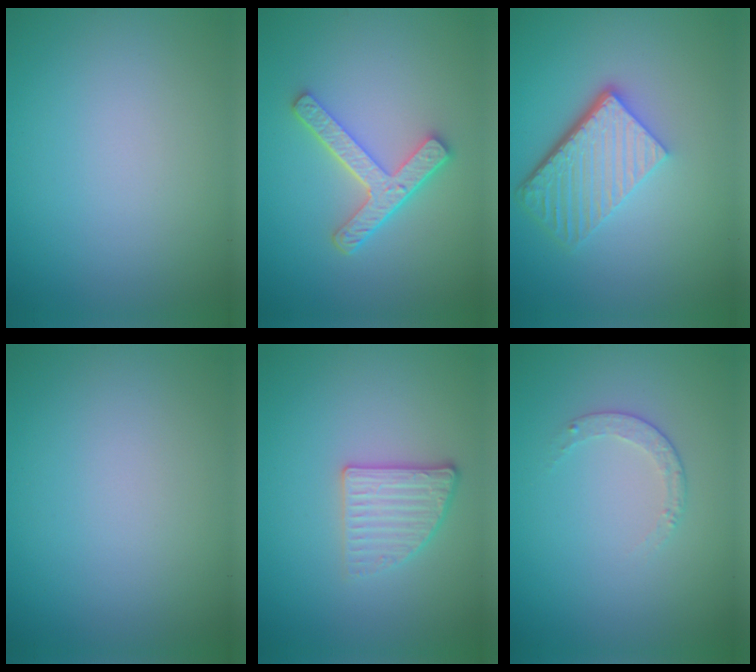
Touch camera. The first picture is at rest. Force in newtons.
{"total": 4.3, "press": 3.3, "slide": 2.8}
{"total": 5.8, "press": 4.0, "slide": 4.2}
{"total": 0.0}
{"total": 2.7, "press": 2.4, "slide": 1.1}
{"total": 1.2, "press": 0.9, "slide": 0.9}